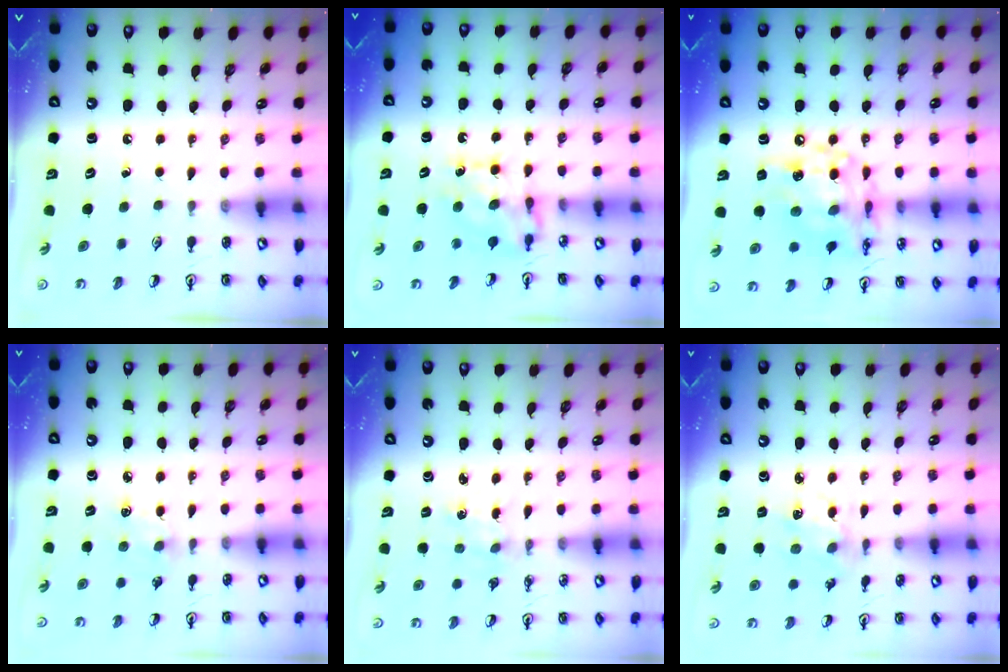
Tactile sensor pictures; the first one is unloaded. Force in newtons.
{"total": 7.6, "press": 7.6, "slide": 0.7}
{"total": 15.0, "press": 14.9, "slide": 1.2}
{"total": 4.9, "press": 4.9, "slide": 0.7}
{"total": 0.0}
{"total": 3.0, "press": 2.9, "slide": 0.6}